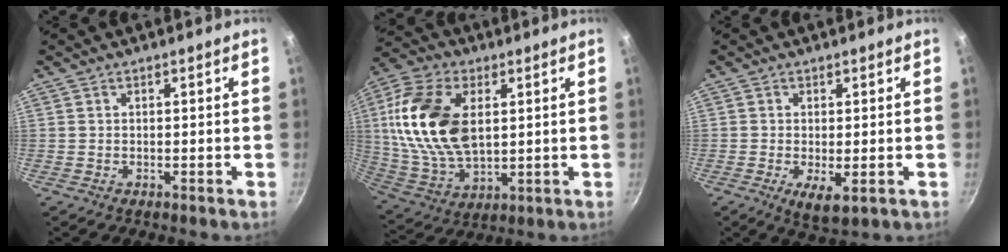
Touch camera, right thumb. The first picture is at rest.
{"total": 20.0, "force": [4.0, 12.0, 15.5], "torque": [-0.288, -0.007, 0.081]}
{"total": 4.8, "force": [-1.3, 1.7, 4.3], "torque": [-0.073, -0.014, -0.014]}